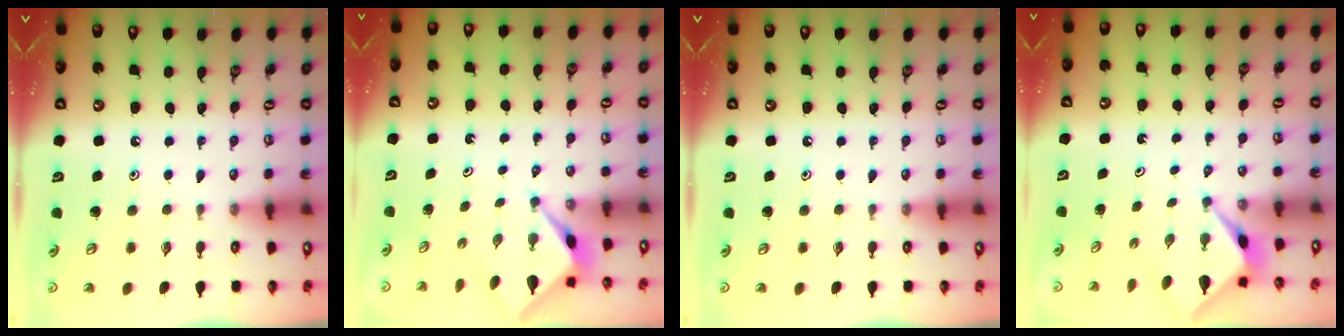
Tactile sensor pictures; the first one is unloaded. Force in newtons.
{"total": 2.6, "press": 2.6, "slide": 0.1}
{"total": 0.0}
{"total": 2.8, "press": 2.8, "slide": 0.1}